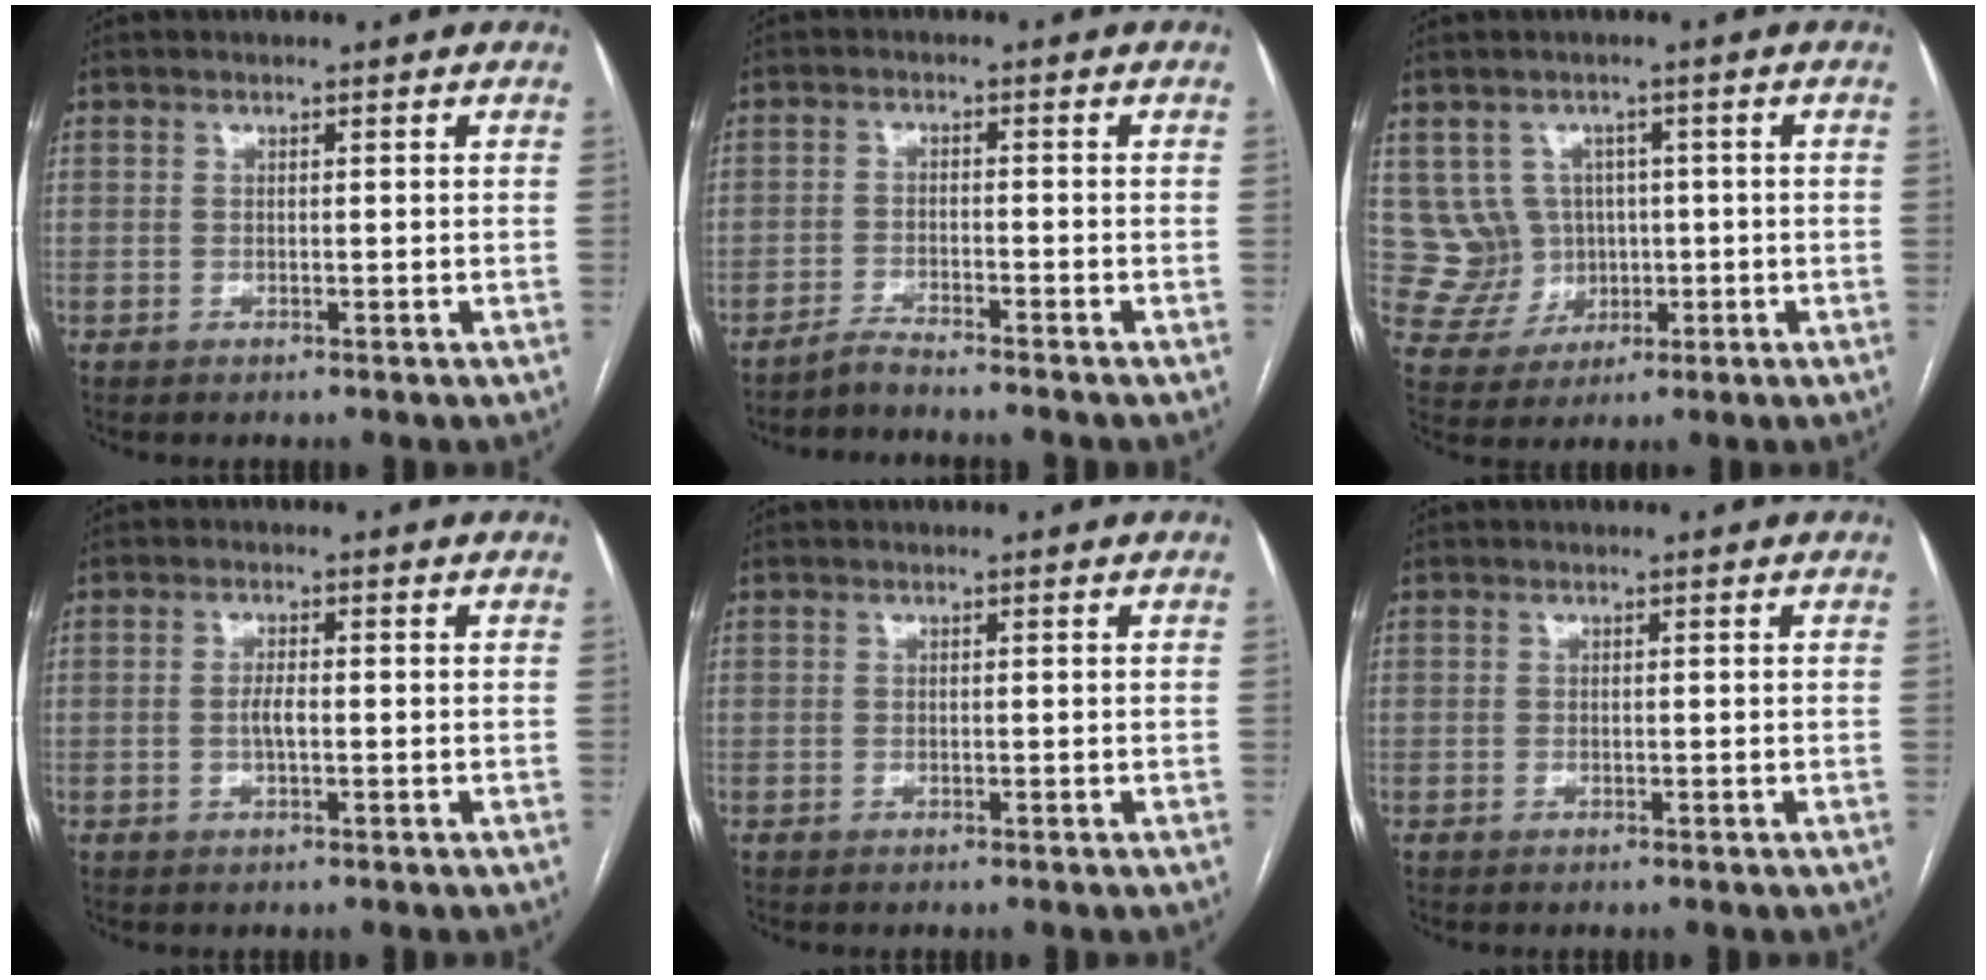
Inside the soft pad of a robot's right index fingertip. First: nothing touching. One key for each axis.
{"total": 3.5, "fx": -3.4, "fy": -0.6, "fz": 0.9, "tx": -0.016, "ty": -0.010, "tz": -0.056}
{"total": 6.4, "fx": 0.9, "fy": 6.3, "fz": 0.7, "tx": -0.019, "ty": 0.025, "tz": 0.032}
{"total": 3.6, "fx": -0.5, "fy": 0.7, "fz": 3.5, "tx": -0.073, "ty": 0.000, "tz": -0.010}
{"total": 0.0}
{"total": 0.0}